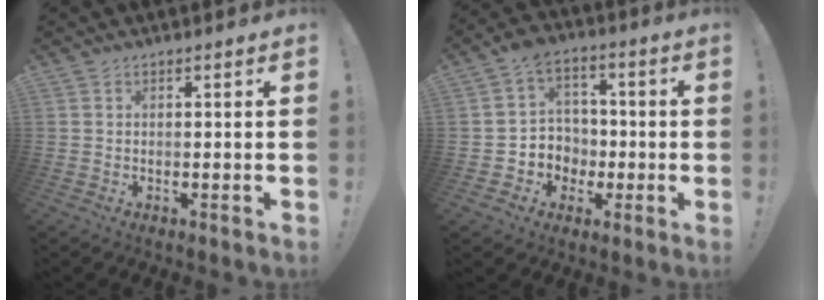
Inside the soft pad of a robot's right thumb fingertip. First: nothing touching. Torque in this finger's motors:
{"motor_torque": [-0.01, -0.01, -0.21, -0.08, 0.15]}